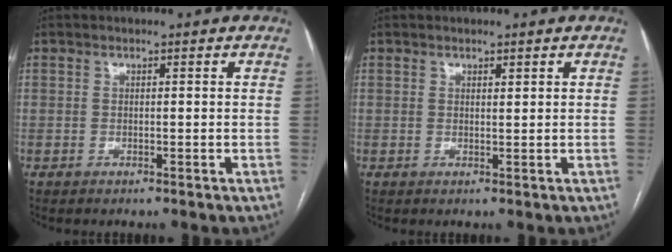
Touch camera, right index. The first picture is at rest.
{"total": 0.7, "force": [0.5, 0.2, 0.4], "torque": [-0.007, -0.003, 0.007]}